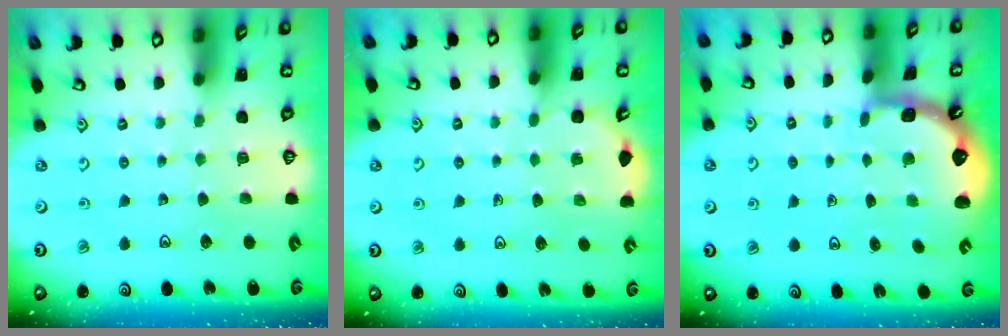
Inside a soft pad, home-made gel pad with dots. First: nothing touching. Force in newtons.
{"total": 2.2, "press": 2.0, "slide": 1.1}
{"total": 1.3, "press": 1.3, "slide": 0.1}